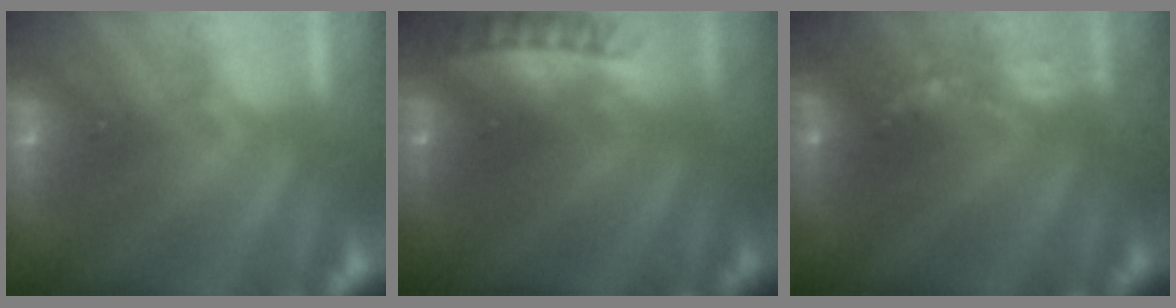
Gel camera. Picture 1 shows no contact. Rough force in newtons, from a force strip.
{"total": 2.6}
{"total": 2.5}